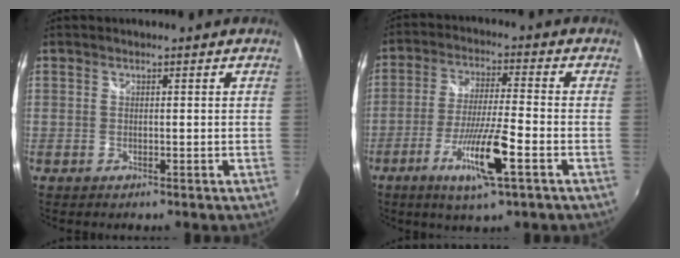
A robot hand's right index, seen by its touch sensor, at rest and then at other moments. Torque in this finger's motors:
{"motor_torque": [1.13, 1.01, 0.31, 0.11]}